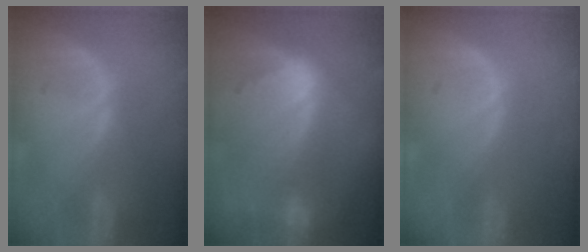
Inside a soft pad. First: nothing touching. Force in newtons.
{"total": 9.7, "press": 8.4, "slide": 5.0}
{"total": 0.0}